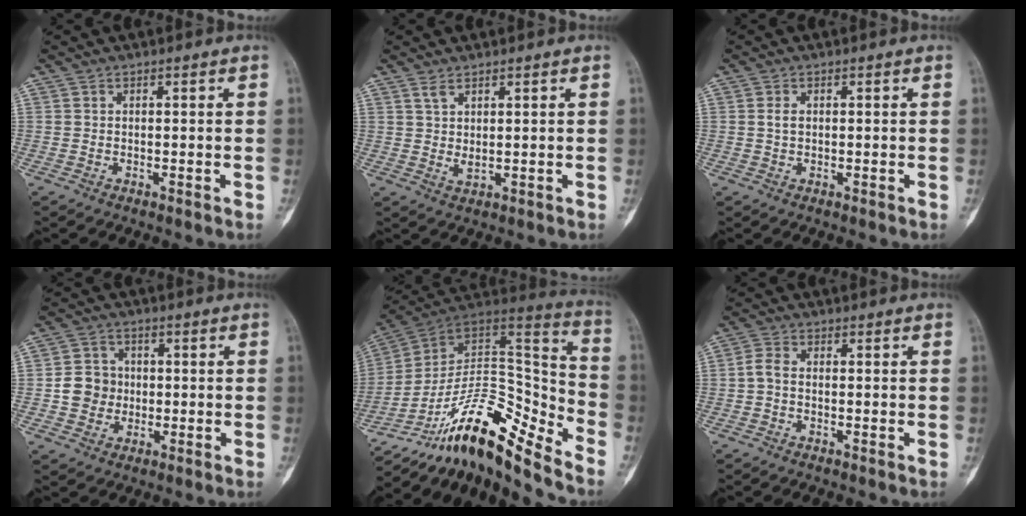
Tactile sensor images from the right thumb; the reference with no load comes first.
{"total": 2.7, "force": [1.5, 0.9, 2.1], "torque": [-0.046, -0.011, 0.035]}
{"total": 1.4, "force": [0.2, 0.9, 1.1], "torque": [-0.017, 0.002, 0.004]}
{"total": 6.1, "force": [-0.6, 5.7, 2.2], "torque": [-0.017, 0.011, -0.015]}
{"total": 20.9, "force": [-15.3, 5.9, 13.0], "torque": [-0.186, 0.124, -0.260]}
{"total": 2.6, "force": [-0.5, 1.5, 2.0], "torque": [-0.042, 0.006, -0.018]}